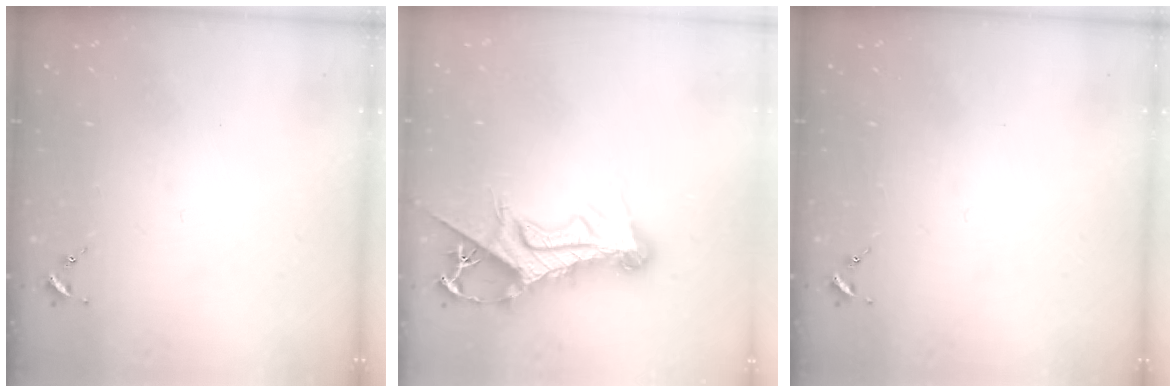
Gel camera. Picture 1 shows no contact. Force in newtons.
{"total": 14.1, "press": 14.0, "slide": 1.6}
{"total": 0.0}